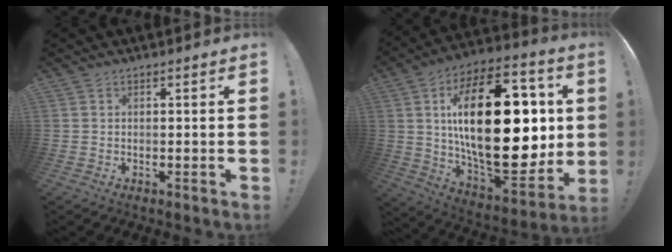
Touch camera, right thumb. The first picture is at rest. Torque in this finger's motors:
{"motor_torque": [0.69, 4.32, 2.22, -0.55, 1.05]}